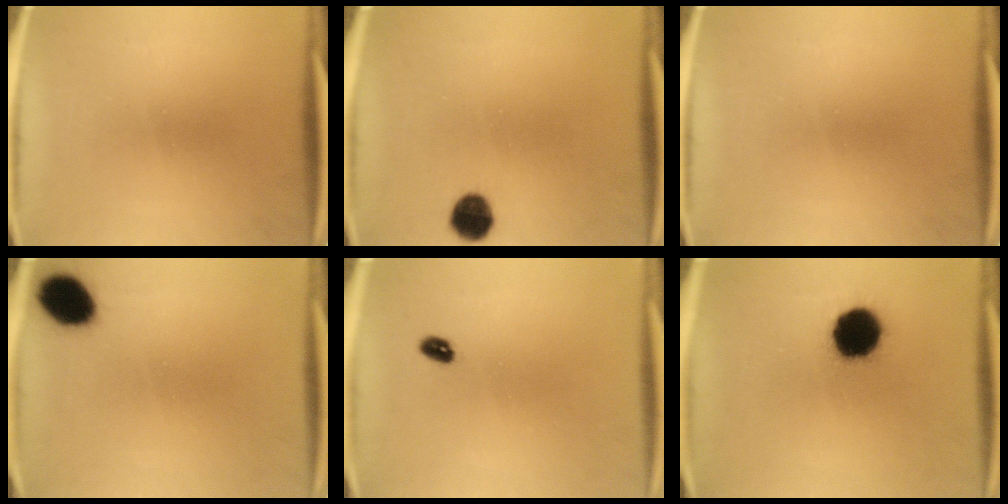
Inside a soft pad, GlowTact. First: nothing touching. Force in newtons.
{"total": 5.8}
{"total": 0.0}
{"total": 8.9}
{"total": 1.9}
{"total": 14.5}